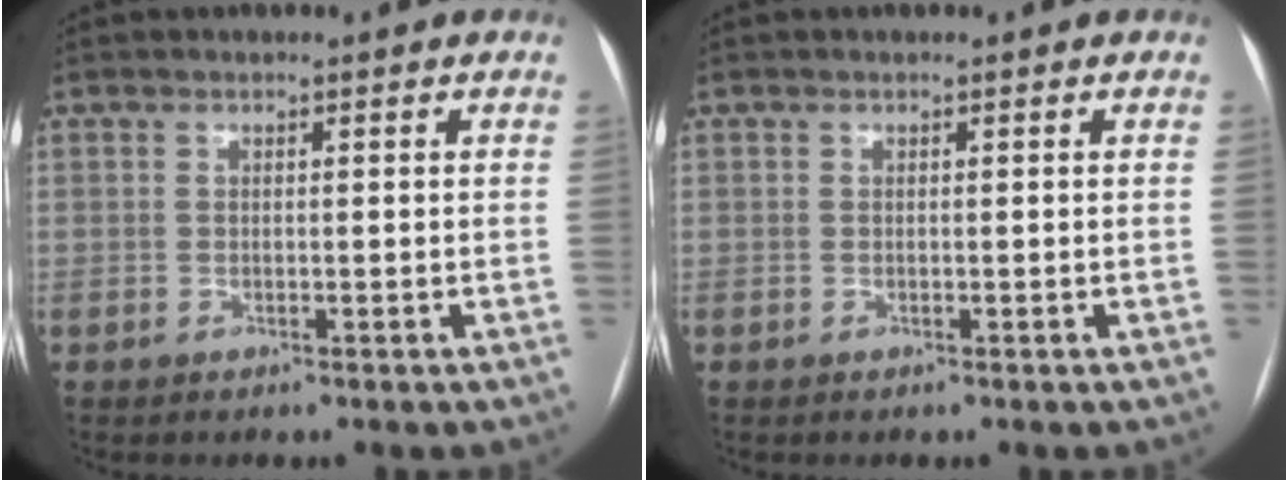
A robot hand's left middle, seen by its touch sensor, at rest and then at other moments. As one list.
[{"total": 0.0}]